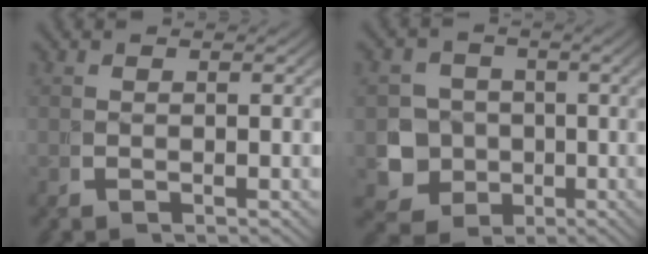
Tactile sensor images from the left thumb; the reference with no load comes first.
{"total": 8.5, "force": [-2.1, 7.7, 3.0], "torque": [-0.066, -0.045, -0.022]}